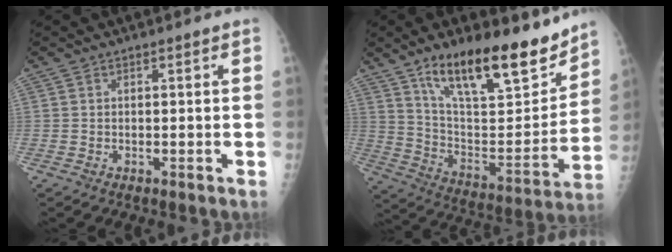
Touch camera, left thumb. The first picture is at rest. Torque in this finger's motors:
{"motor_torque": [0.90, 0.88, 1.45, -1.32, 0.16]}